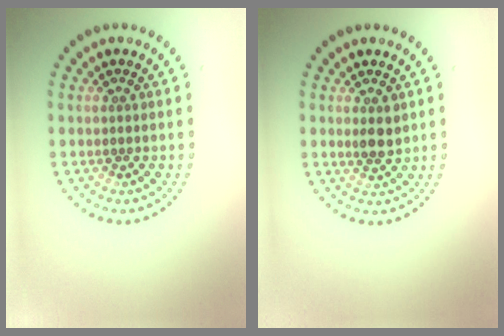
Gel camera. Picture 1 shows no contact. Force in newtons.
{"total": 1.9, "press": 1.7, "slide": 0.8}